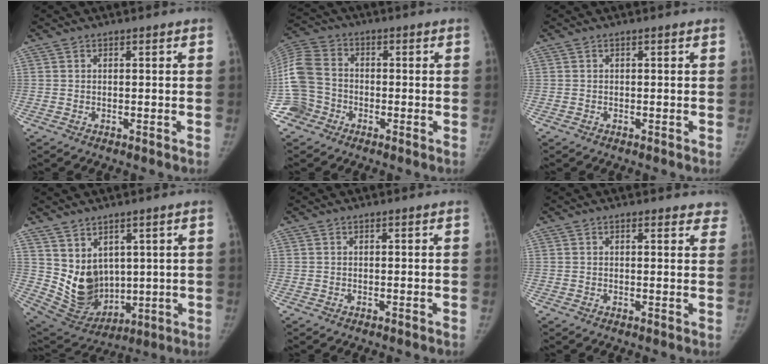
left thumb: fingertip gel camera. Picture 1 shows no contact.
{"total": 12.5, "force": [-3.1, 10.8, 5.3], "torque": [-0.124, 0.033, -0.062]}
{"total": 0.0}
{"total": 10.9, "force": [2.7, 8.5, 6.3], "torque": [-0.079, -0.032, 0.085]}
{"total": 0.0}
{"total": 4.6, "force": [3.8, 1.7, 1.9], "torque": [0.010, -0.010, 0.031]}